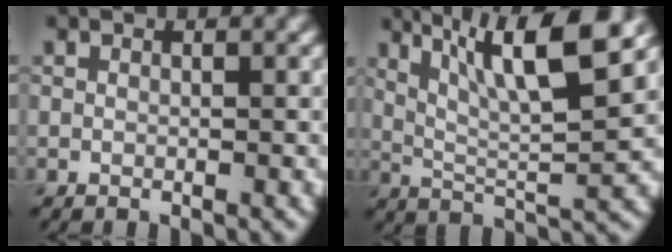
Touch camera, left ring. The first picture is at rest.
{"total": 9.1, "force": [4.5, 1.8, 7.6], "torque": [-0.124, 0.005, 0.081]}